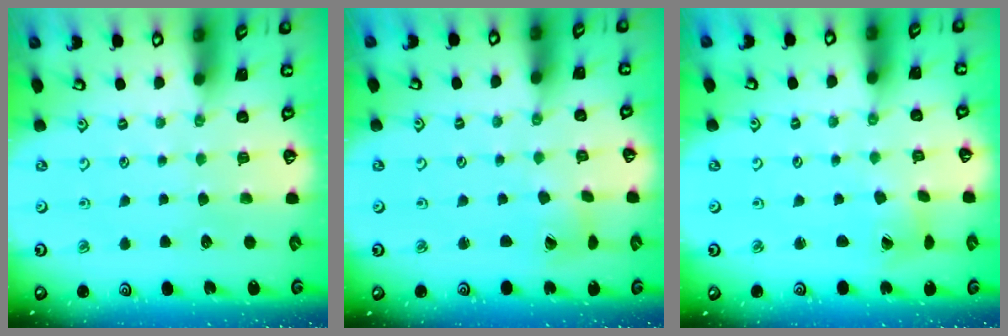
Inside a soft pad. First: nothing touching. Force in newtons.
{"total": 2.9, "press": 2.8, "slide": 0.4}
{"total": 2.4, "press": 2.4, "slide": 0.3}